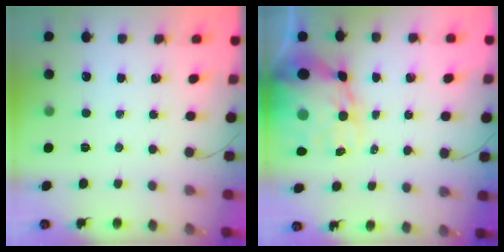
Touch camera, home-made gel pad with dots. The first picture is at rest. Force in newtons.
{"total": 13.9, "press": 13.4, "slide": 3.8}